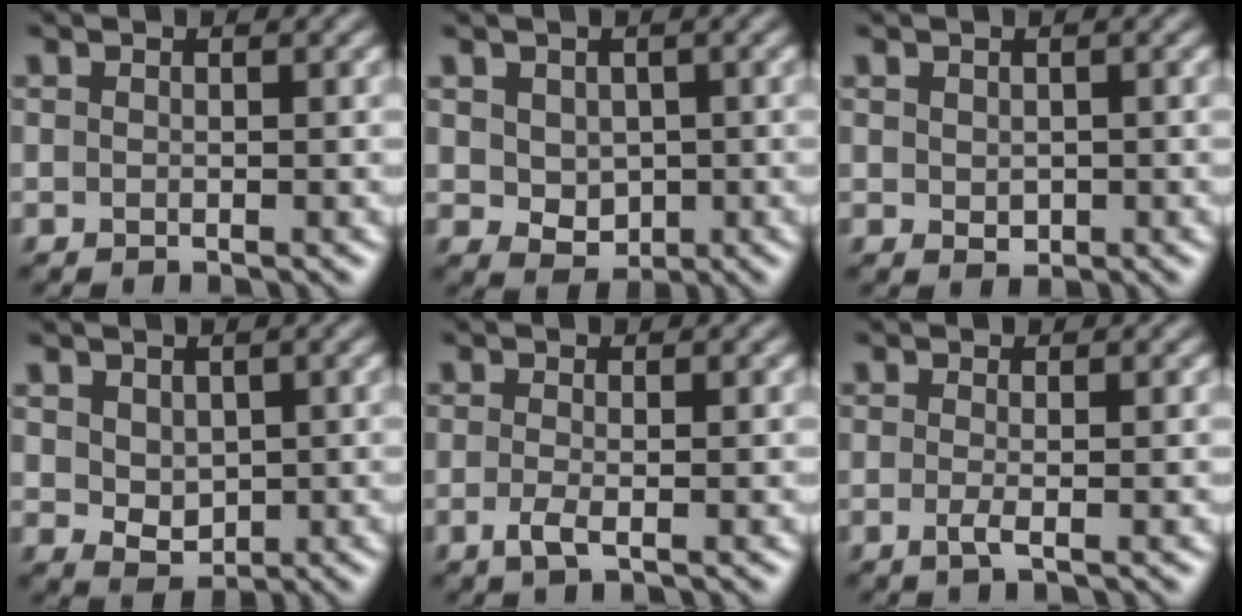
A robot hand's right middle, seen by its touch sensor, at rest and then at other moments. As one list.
[{"total": 2.7, "force": [0.2, 2.2, 1.6], "torque": [-0.030, -0.008, 0.008]}, {"total": 0.9, "force": [0.1, 0.8, 0.5], "torque": [-0.008, -0.004, 0.008]}, {"total": 2.2, "force": [0.5, 1.6, 1.3], "torque": [-0.027, -0.005, 0.015]}, {"total": 1.6, "force": [-0.6, 0.4, 1.4], "torque": [-0.032, -0.007, -0.015]}, {"total": 1.5, "force": [-0.3, 0.4, 1.4], "torque": [-0.025, -0.007, -0.008]}]